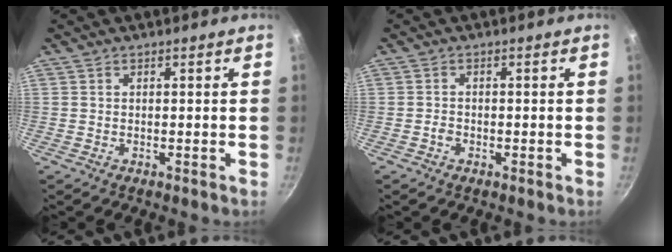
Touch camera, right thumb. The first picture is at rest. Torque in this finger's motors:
{"motor_torque": [0.45, 0.31, -0.17, -0.03, 0.00]}